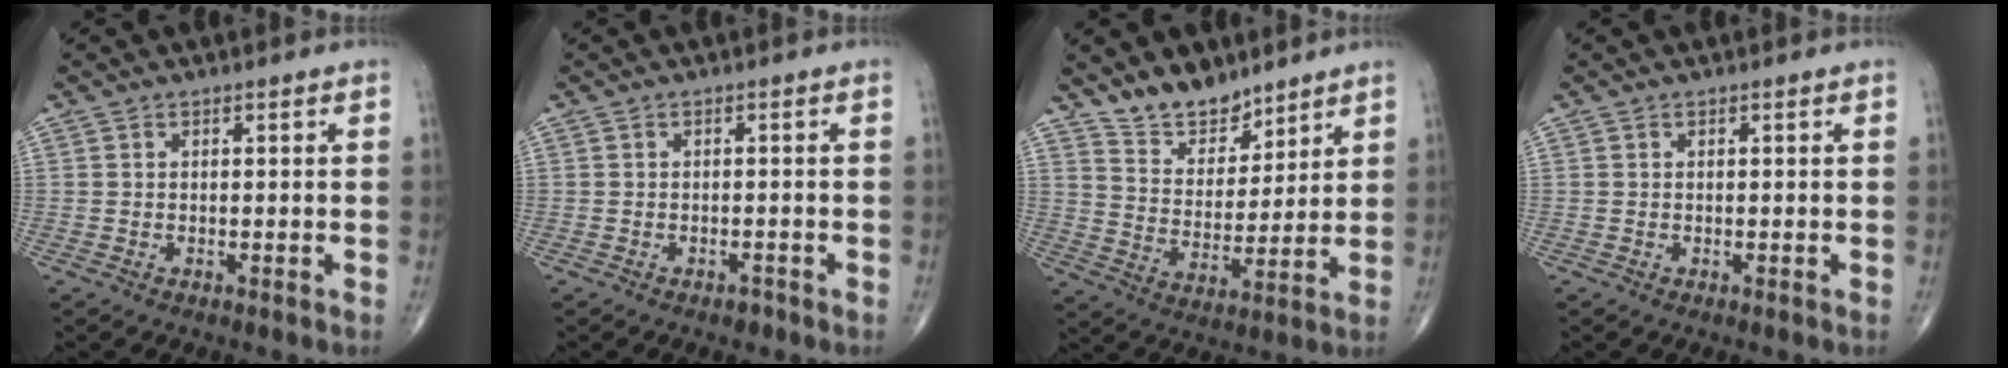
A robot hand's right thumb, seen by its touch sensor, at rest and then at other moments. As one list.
[{"total": 1.1, "force": [-0.8, 0.6, 0.3], "torque": [-0.001, 0.003, -0.011]}, {"total": 9.9, "force": [8.1, 4.9, 2.9], "torque": [-0.017, -0.067, 0.154]}, {"total": 0.0}]